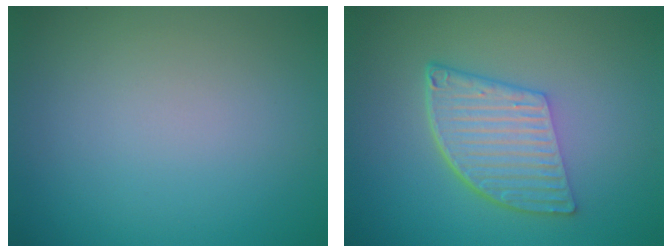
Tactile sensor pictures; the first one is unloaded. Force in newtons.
{"total": 6.1, "press": 4.1, "slide": 4.5}